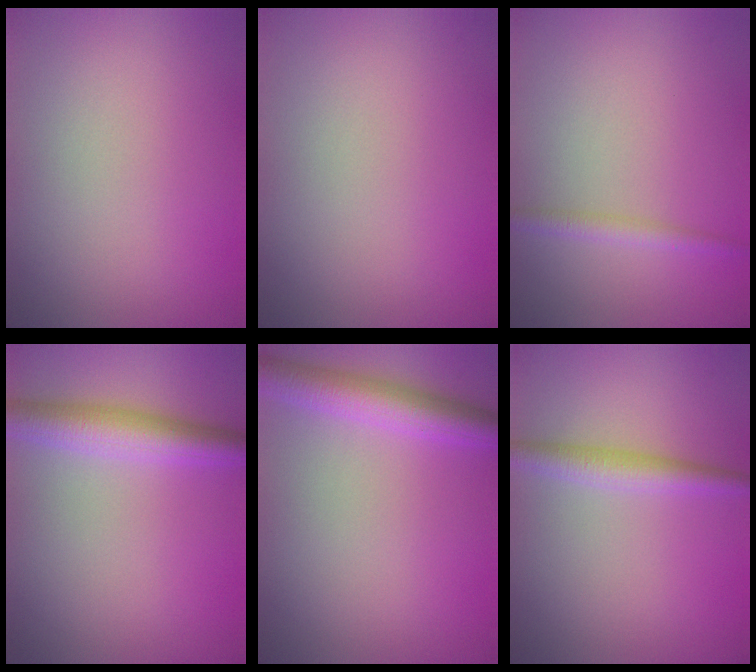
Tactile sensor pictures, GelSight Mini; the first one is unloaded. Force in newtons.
{"total": 0.0}
{"total": 1.7, "press": 1.7, "slide": 0.0}
{"total": 4.3, "press": 4.3, "slide": 0.1}
{"total": 4.4, "press": 4.4, "slide": 0.2}
{"total": 2.5, "press": 2.5, "slide": 0.0}